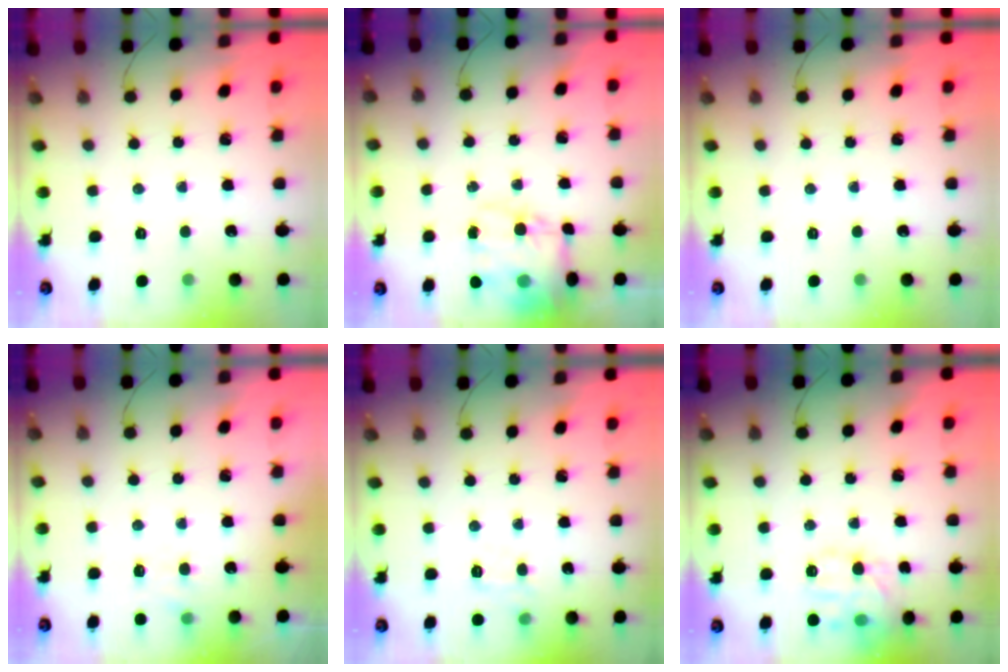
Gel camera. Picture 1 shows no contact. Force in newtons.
{"total": 14.0, "press": 13.6, "slide": 3.5}
{"total": 0.0}
{"total": 6.7, "press": 6.5, "slide": 1.6}
{"total": 7.2, "press": 6.9, "slide": 1.9}
{"total": 13.9, "press": 13.9, "slide": 0.5}